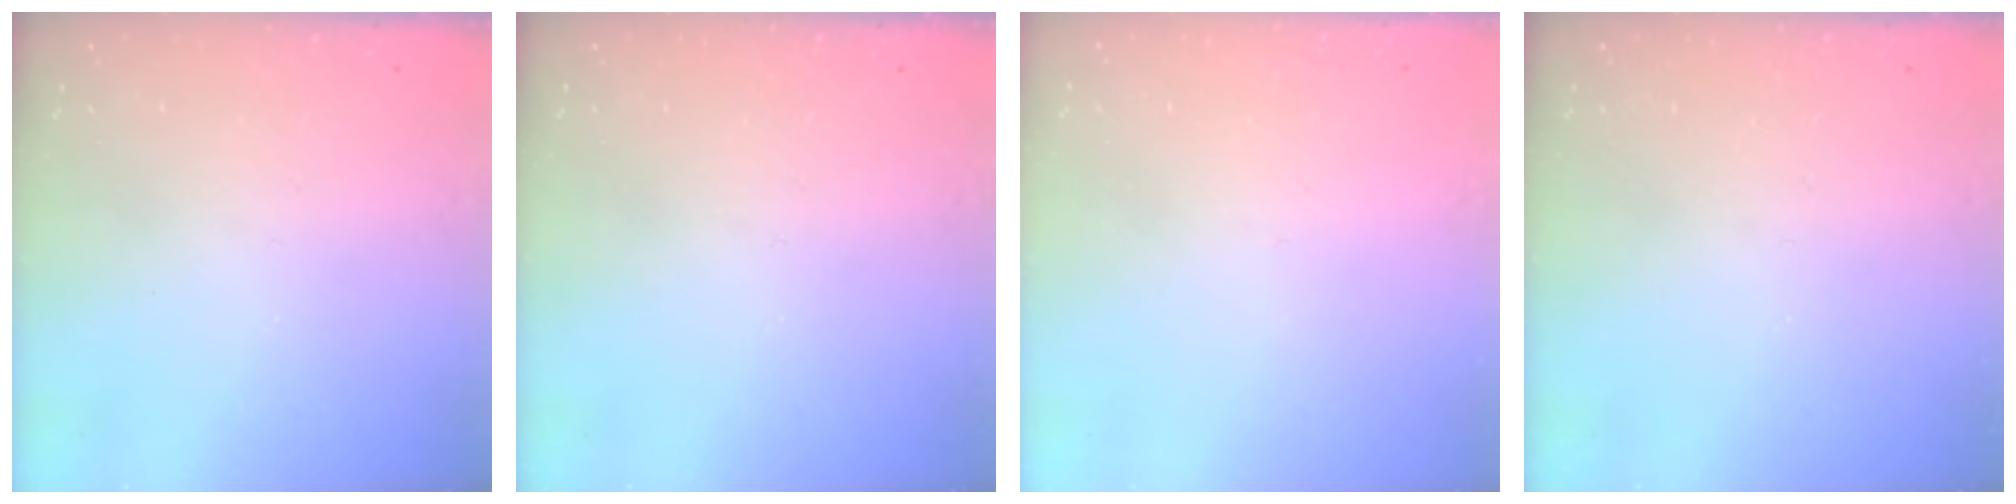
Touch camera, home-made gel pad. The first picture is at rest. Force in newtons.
{"total": 0.0}
{"total": 2.6, "press": 2.6, "slide": 0.2}
{"total": 0.0}